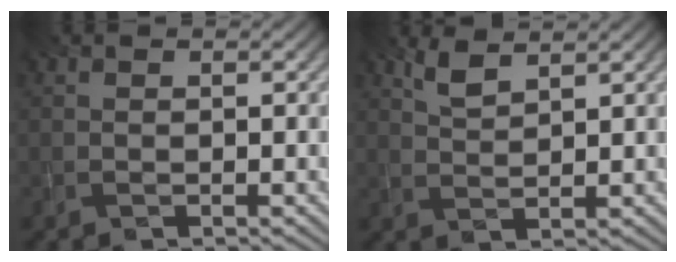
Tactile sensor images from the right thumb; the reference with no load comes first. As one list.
[{"total": 2.9, "force": [2.2, 0.8, 1.7], "torque": [-0.047, 0.001, 0.049]}]